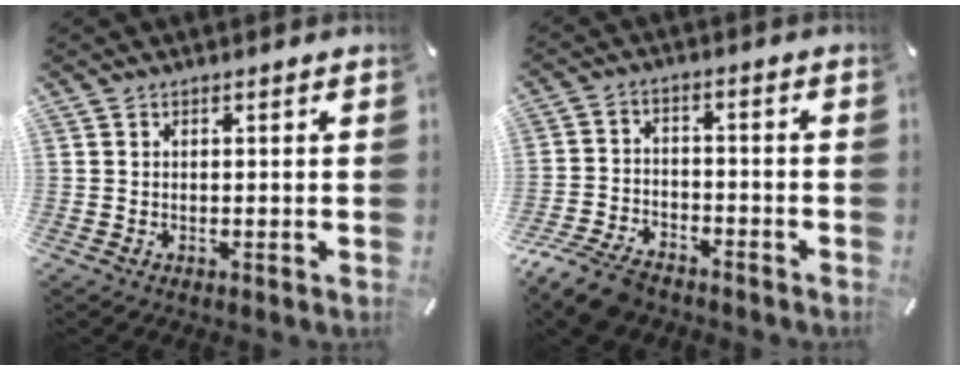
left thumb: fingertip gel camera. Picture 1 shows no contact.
{"total": 8.9, "force": [-7.2, 3.9, 3.5], "torque": [-0.070, 0.034, -0.137]}